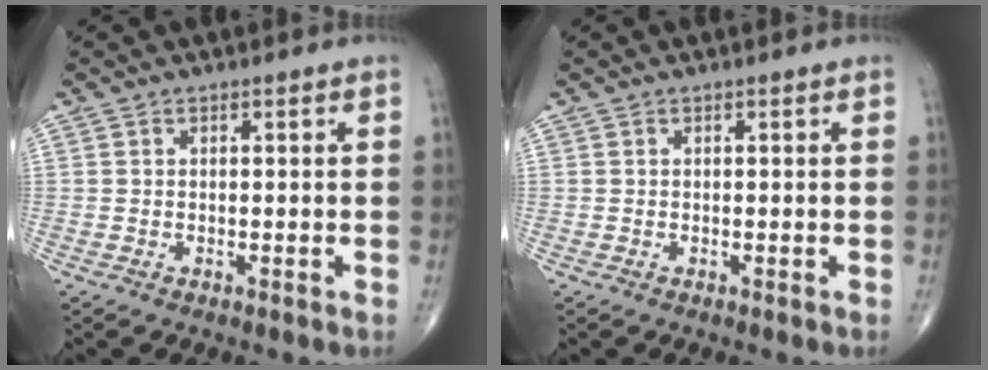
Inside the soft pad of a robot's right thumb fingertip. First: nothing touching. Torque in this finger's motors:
{"motor_torque": [0.00, 0.00, -0.03, -0.02, 0.00]}